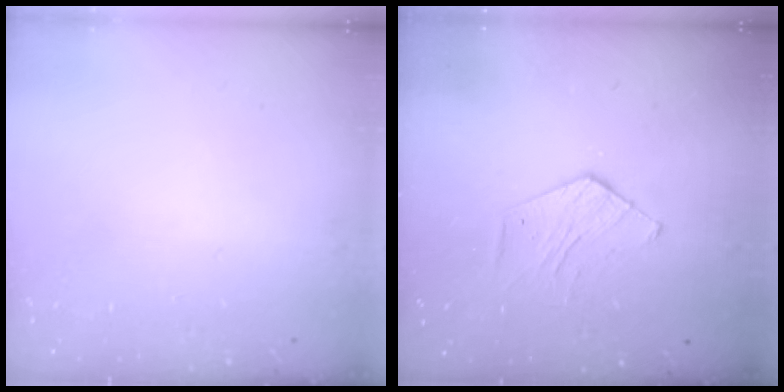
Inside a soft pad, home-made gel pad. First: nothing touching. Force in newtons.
{"total": 6.5, "press": 6.5, "slide": 0.3}